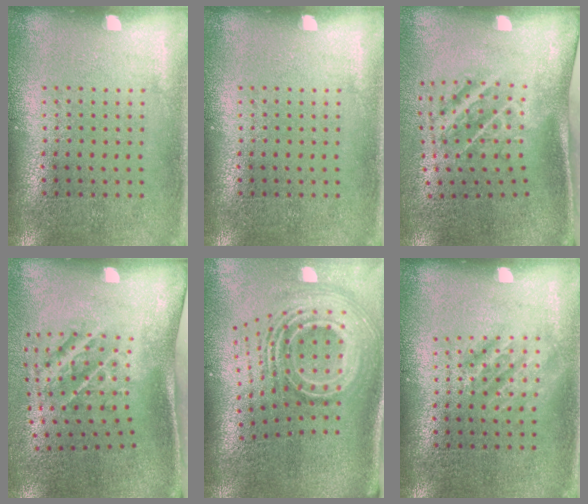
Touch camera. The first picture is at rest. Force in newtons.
{"total": 0.0}
{"total": 1.9, "press": 1.1, "slide": 1.6}
{"total": 2.2, "press": 1.3, "slide": 1.8}
{"total": 3.3, "press": 2.0, "slide": 2.5}
{"total": 1.8, "press": 1.8, "slide": 0.3}